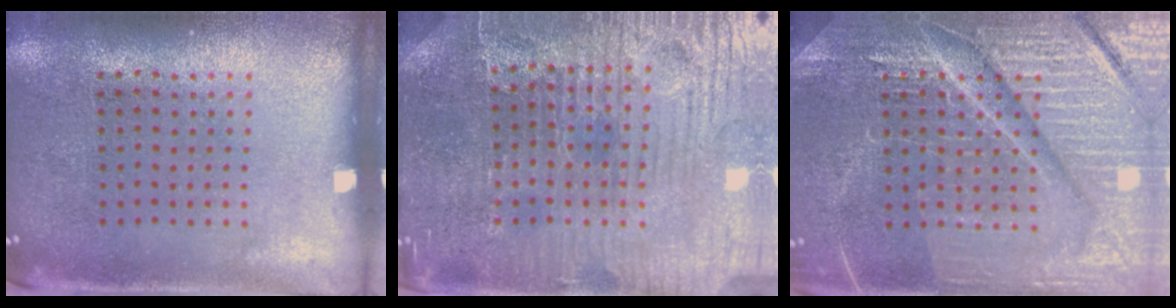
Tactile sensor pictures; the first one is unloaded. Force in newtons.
{"total": 4.8, "press": 4.6, "slide": 1.3}
{"total": 7.1, "press": 7.1, "slide": 0.9}